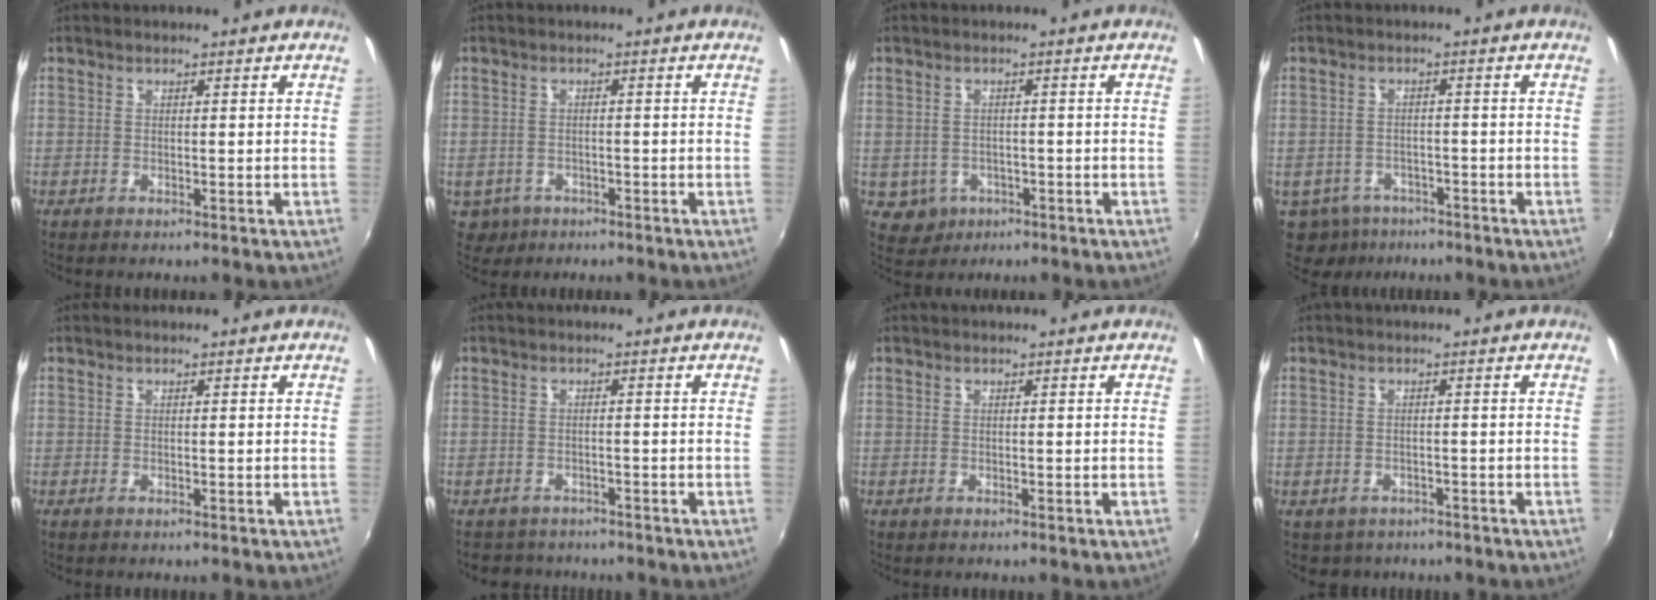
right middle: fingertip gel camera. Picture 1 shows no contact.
{"total": 4.7, "force": [-2.0, 3.9, 1.6], "torque": [-0.040, -0.005, -0.024]}
{"total": 4.2, "force": [-1.4, 3.8, 1.1], "torque": [-0.031, 0.003, -0.010]}
{"total": 9.2, "force": [-6.0, 6.2, 3.1], "torque": [-0.090, -0.016, -0.086]}
{"total": 0.0}
{"total": 4.5, "force": [-3.9, 2.3, 0.4], "torque": [-0.019, -0.003, -0.062]}
{"total": 0.0}
{"total": 2.9, "force": [-1.8, 2.3, 0.5], "torque": [-0.018, -0.007, -0.024]}